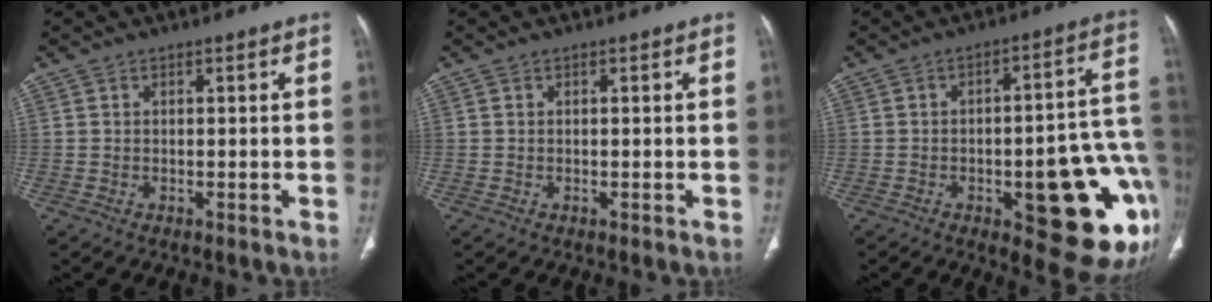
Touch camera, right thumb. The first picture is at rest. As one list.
[{"total": 0.0}, {"total": 22.3, "force": [-6.3, 7.6, 20.0], "torque": [-0.194, 0.025, -0.064]}]